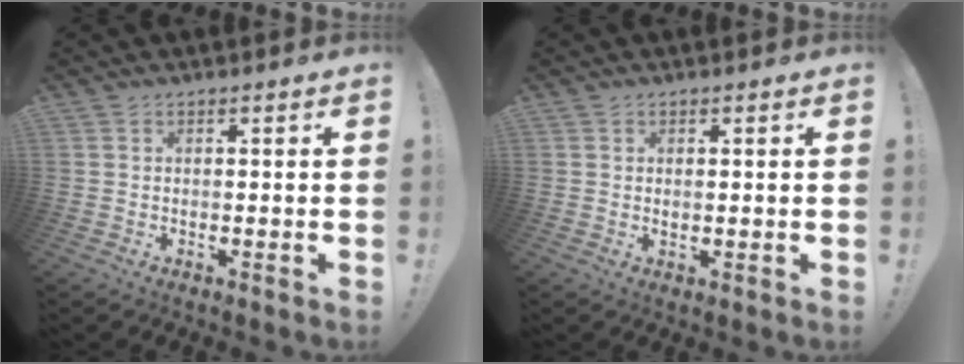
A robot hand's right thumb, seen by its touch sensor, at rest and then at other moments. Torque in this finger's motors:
{"motor_torque": [0.02, -0.16, -0.01, 0.17, -0.04]}